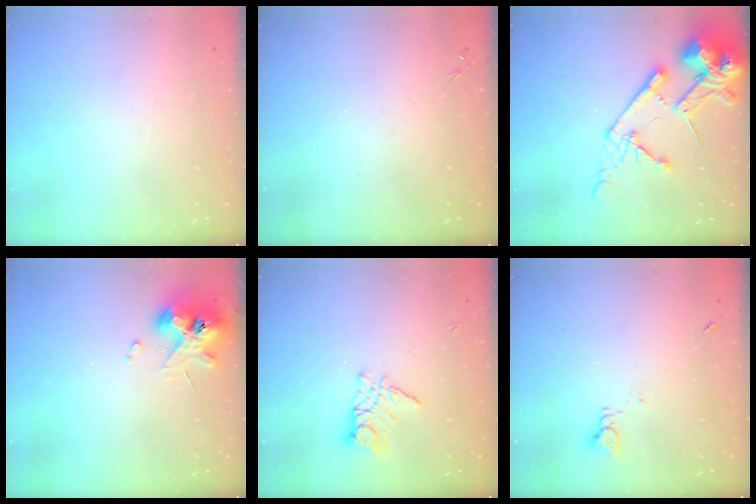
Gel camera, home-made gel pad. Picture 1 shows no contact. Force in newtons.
{"total": 0.0}
{"total": 18.1, "press": 17.9, "slide": 2.2}
{"total": 11.6, "press": 11.5, "slide": 1.7}
{"total": 8.3, "press": 8.3, "slide": 0.5}
{"total": 1.7, "press": 1.7, "slide": 0.2}